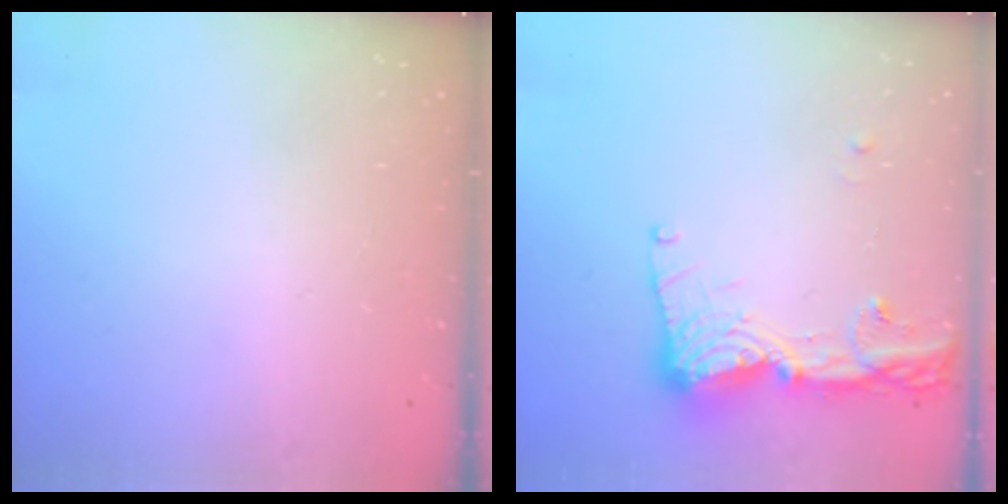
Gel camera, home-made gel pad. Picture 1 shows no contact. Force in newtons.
{"total": 14.5, "press": 14.4, "slide": 1.7}